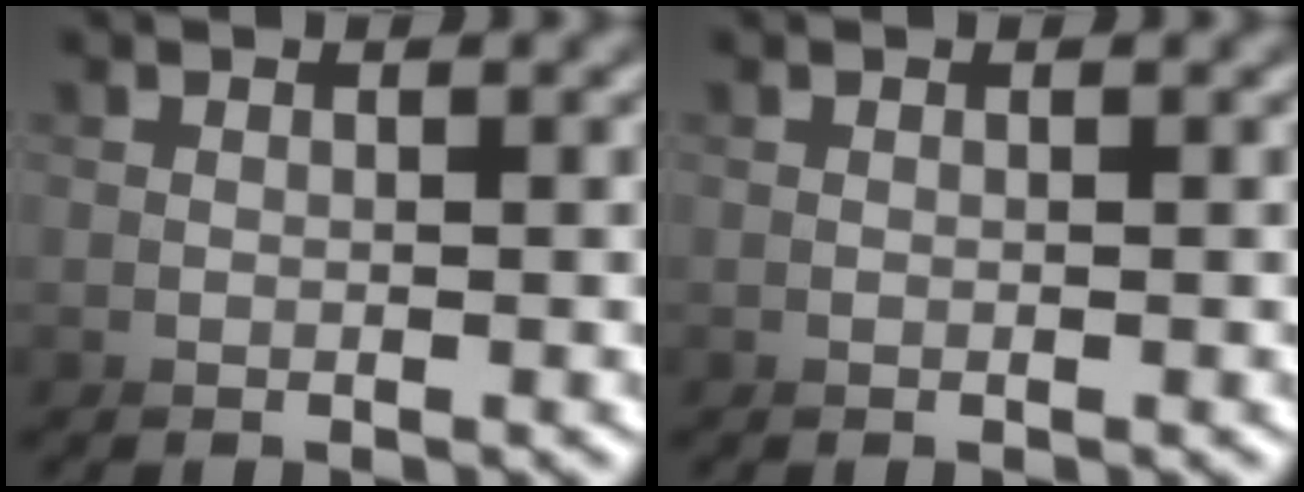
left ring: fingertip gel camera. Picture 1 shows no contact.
{"total": 0.0}